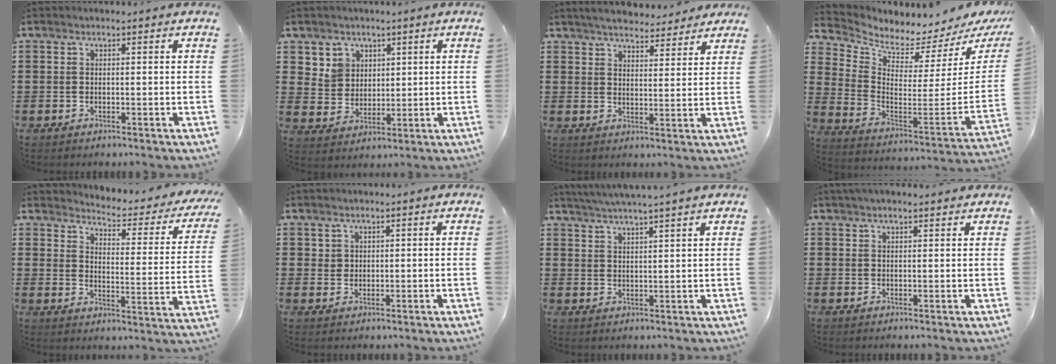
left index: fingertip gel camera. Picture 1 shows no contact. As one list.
[{"total": 4.5, "force": [2.5, 3.7, -0.2], "torque": [-0.011, 0.004, 0.046]}, {"total": 4.8, "force": [4.7, 0.4, 1.1], "torque": [-0.038, -0.017, 0.084]}, {"total": 3.1, "force": [3.1, 0.1, 0.7], "torque": [-0.039, -0.057, 0.046]}, {"total": 3.2, "force": [3.0, 0.0, 1.1], "torque": [-0.035, -0.032, 0.040]}, {"total": 1.6, "force": [1.2, 1.1, 0.1], "torque": [-0.006, 0.003, 0.024]}, {"total": 3.8, "force": [3.5, -1.0, 0.9], "torque": [-0.029, -0.014, 0.062]}, {"total": 2.1, "force": [1.9, 0.3, 0.9], "torque": [-0.020, 0.005, 0.036]}]